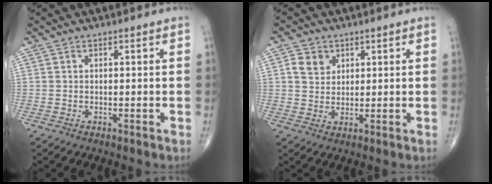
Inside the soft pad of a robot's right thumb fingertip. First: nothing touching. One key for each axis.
{"total": 4.6, "fx": 1.8, "fy": 3.8, "fz": 1.8, "tx": -0.016, "ty": -0.006, "tz": 0.033}